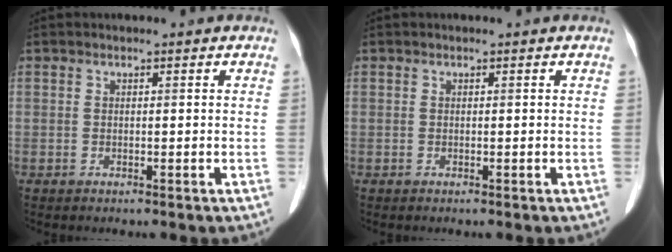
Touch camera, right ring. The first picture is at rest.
{"total": 0.0}